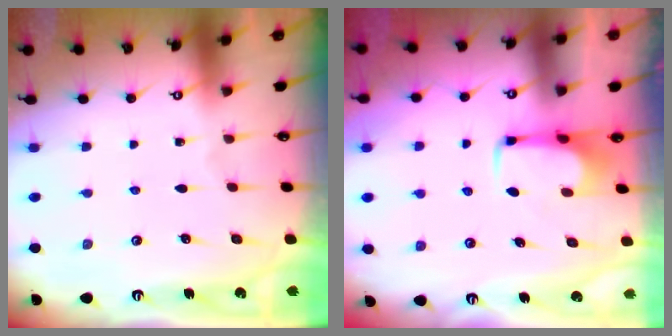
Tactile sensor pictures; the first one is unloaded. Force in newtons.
{"total": 1.6, "press": 1.5, "slide": 0.4}